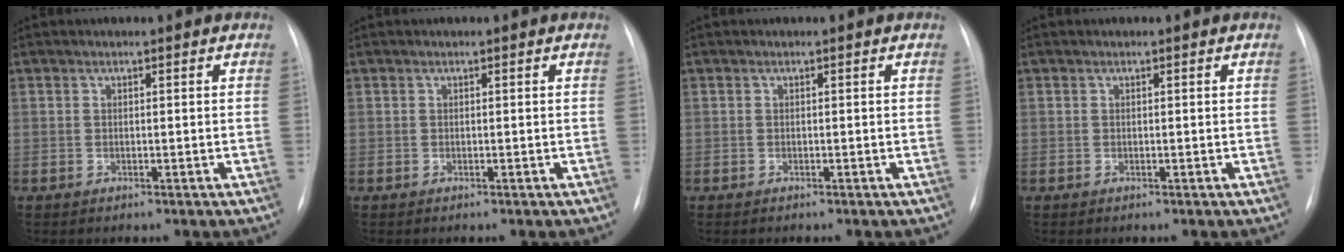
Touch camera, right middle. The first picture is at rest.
{"total": 0.0}
{"total": 0.0}
{"total": 0.0}